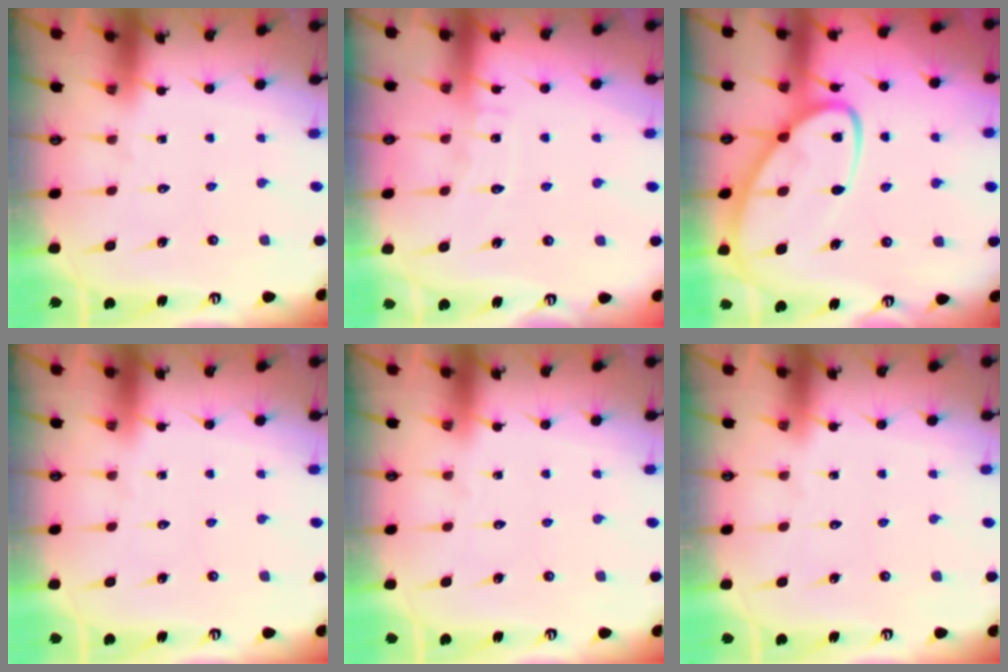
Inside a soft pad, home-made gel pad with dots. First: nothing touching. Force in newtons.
{"total": 4.7, "press": 4.6, "slide": 0.5}
{"total": 12.0, "press": 11.9, "slide": 1.2}
{"total": 0.0}
{"total": 0.0}
{"total": 0.0}